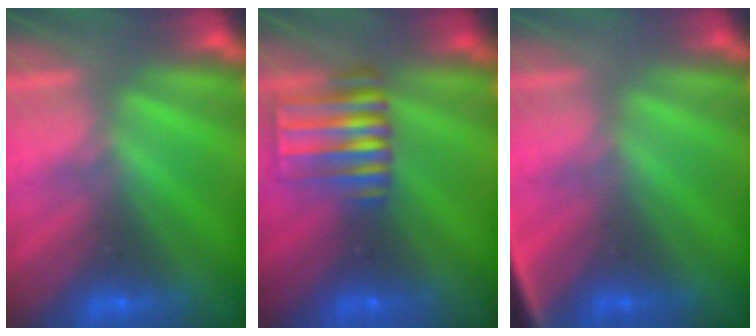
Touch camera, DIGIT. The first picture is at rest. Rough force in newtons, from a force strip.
{"total": 7.1}
{"total": 2.7}